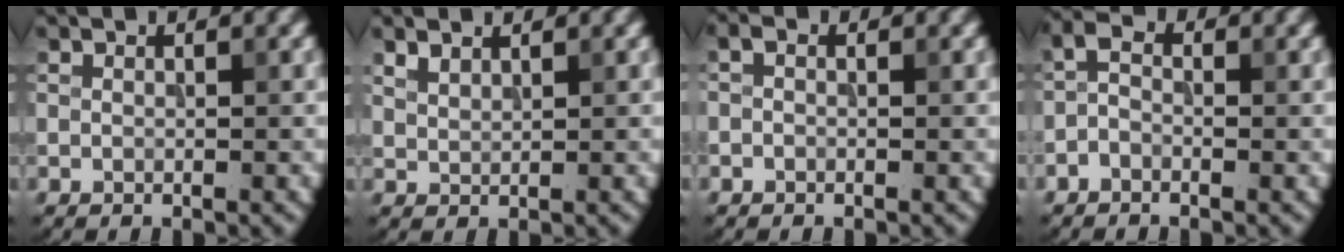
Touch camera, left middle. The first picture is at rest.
{"total": 1.4, "force": [1.2, 0.4, 0.6], "torque": [-0.015, 0.004, 0.025]}
{"total": 0.7, "force": [-0.1, 0.4, 0.5], "torque": [-0.012, -0.001, -0.006]}
{"total": 1.7, "force": [-0.9, 0.8, 1.1], "torque": [-0.022, 0.004, -0.027]}